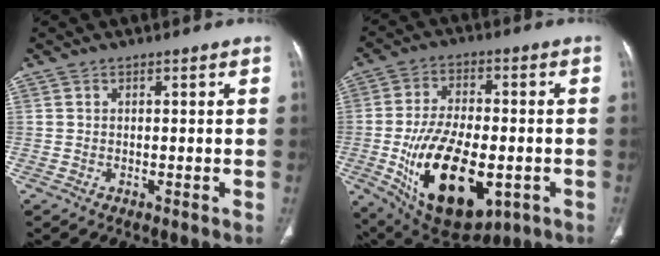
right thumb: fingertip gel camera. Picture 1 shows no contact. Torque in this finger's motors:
{"motor_torque": [0.20, 1.62, 2.18, -0.59, 0.34]}